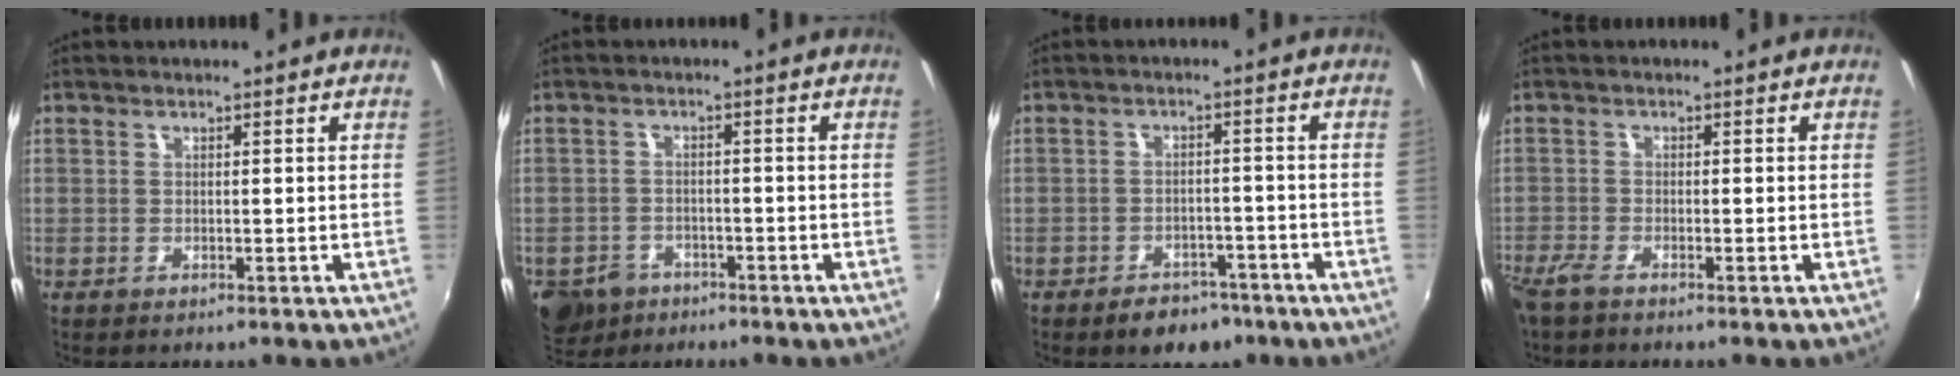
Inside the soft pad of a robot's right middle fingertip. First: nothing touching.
{"total": 7.3, "force": [-4.3, 5.3, 2.6], "torque": [-0.067, 0.000, -0.065]}
{"total": 7.0, "force": [-5.0, 4.2, 2.5], "torque": [-0.059, 0.008, -0.060]}
{"total": 2.9, "force": [-2.3, 0.6, 1.6], "torque": [-0.044, -0.008, -0.049]}